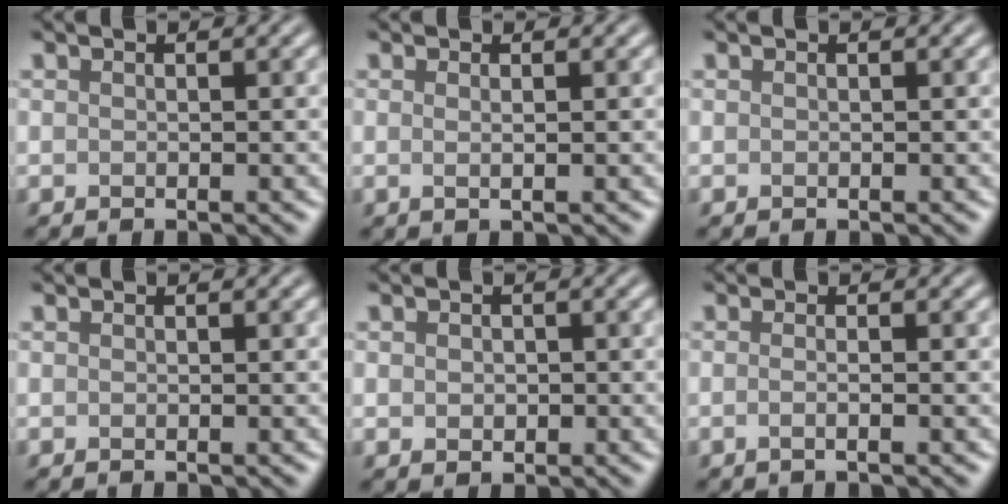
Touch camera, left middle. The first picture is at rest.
{"total": 1.0, "force": [0.2, 0.4, 0.9], "torque": [-0.012, 0.000, -0.002]}
{"total": 0.0}
{"total": 0.0}
{"total": 1.1, "force": [0.0, 0.9, 0.6], "torque": [-0.010, -0.002, -0.001]}
{"total": 1.9, "force": [0.0, 0.9, 1.6], "torque": [-0.002, -0.010, -0.020]}